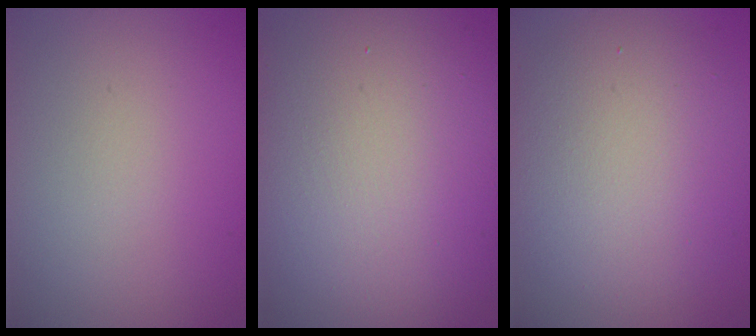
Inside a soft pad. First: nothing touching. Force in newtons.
{"total": 15.2, "press": 15.2, "slide": 0.5}
{"total": 7.8, "press": 7.7, "slide": 0.5}